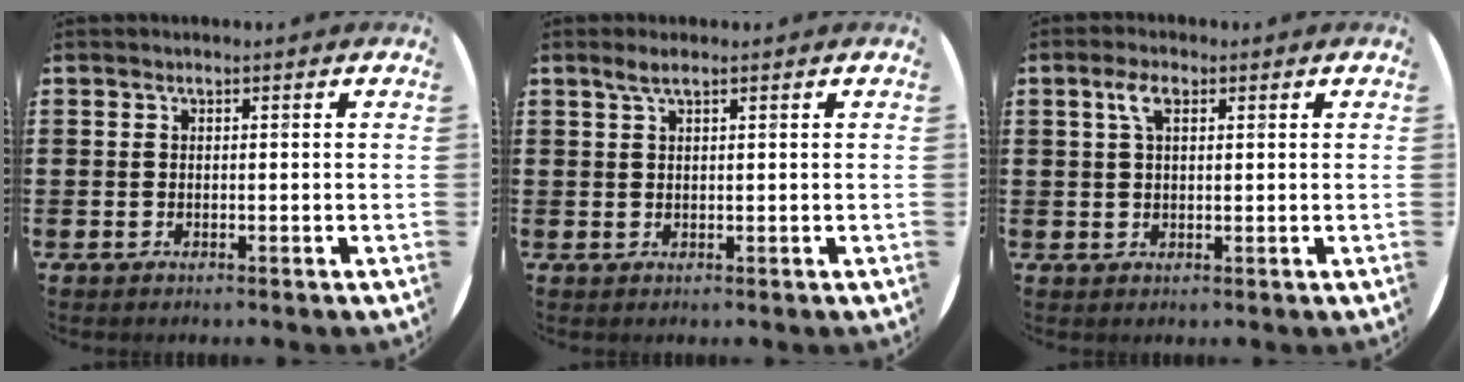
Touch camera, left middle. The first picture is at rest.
{"total": 1.7, "force": [1.2, 0.3, 1.2], "torque": [-0.024, 0.004, 0.021]}
{"total": 3.3, "force": [1.7, 1.5, 2.5], "torque": [-0.054, 0.011, 0.028]}